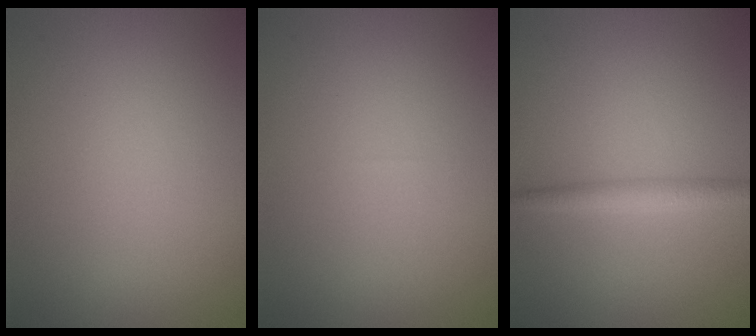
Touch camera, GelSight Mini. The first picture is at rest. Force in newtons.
{"total": 0.0}
{"total": 2.1, "press": 2.1, "slide": 0.0}